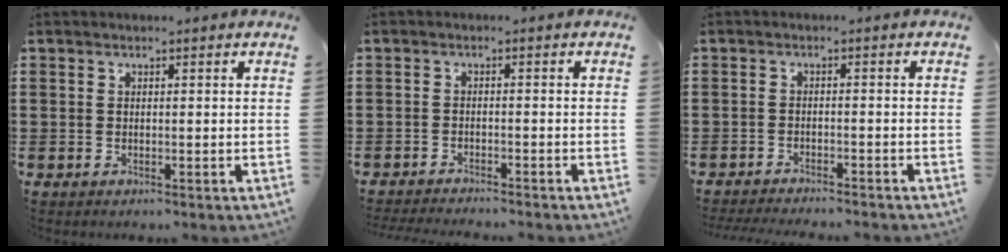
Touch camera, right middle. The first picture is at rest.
{"total": 1.8, "force": [-1.8, -0.1, 0.1], "torque": [-0.004, 0.001, -0.038]}
{"total": 2.0, "force": [-2.0, -0.1, 0.2], "torque": [-0.006, 0.000, -0.042]}